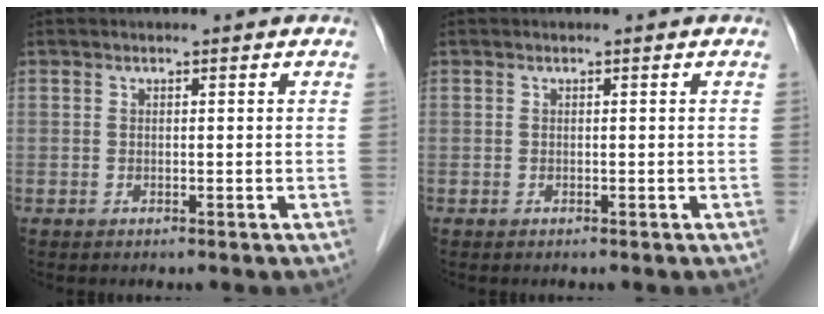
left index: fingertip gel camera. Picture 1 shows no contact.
{"total": 0.0}